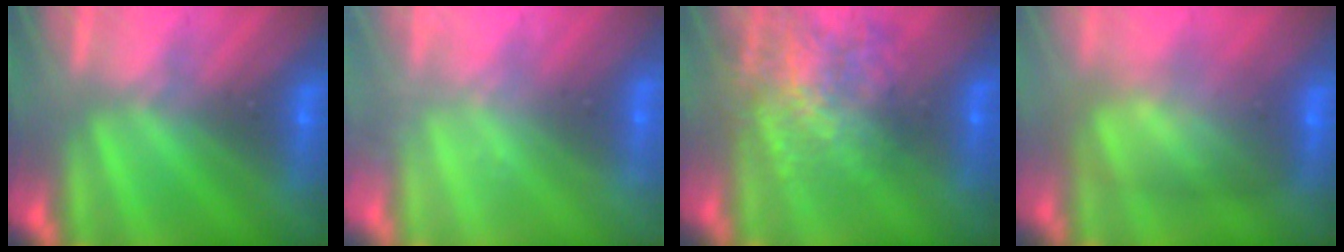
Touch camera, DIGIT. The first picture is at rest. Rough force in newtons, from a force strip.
{"total": 2.2}
{"total": 7.4}
{"total": 8.4}